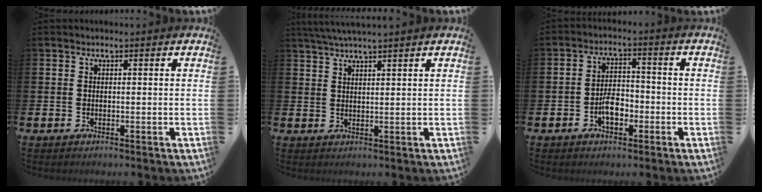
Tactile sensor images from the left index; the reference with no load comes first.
{"total": 3.1, "force": [2.9, -0.4, 1.0], "torque": [-0.030, -0.003, 0.055]}
{"total": 4.0, "force": [-1.6, 2.2, 2.9], "torque": [-0.047, 0.006, -0.030]}